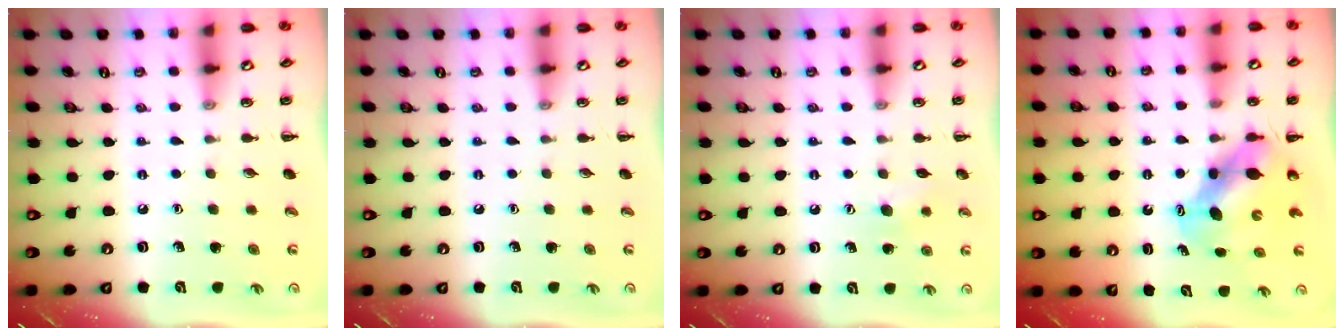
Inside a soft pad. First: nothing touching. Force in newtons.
{"total": 0.0}
{"total": 5.9, "press": 5.7, "slide": 1.4}
{"total": 6.4, "press": 6.3, "slide": 1.5}